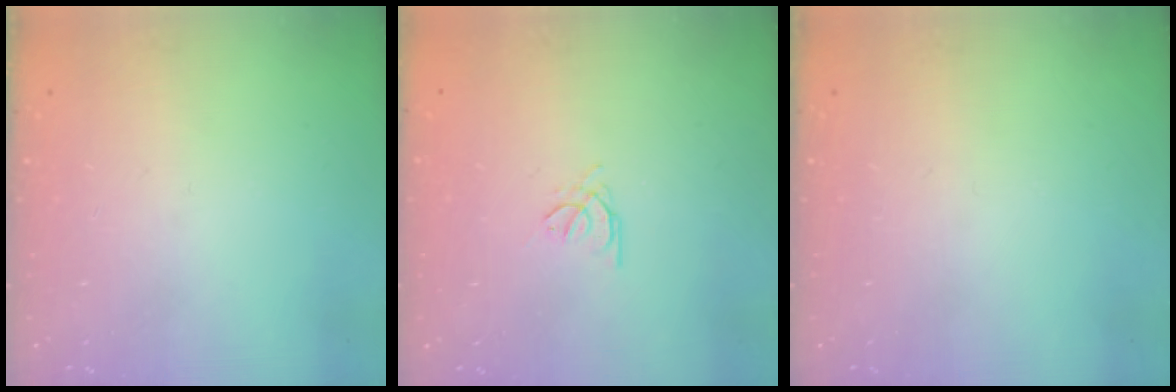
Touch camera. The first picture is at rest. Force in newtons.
{"total": 1.4, "press": 1.3, "slide": 0.3}
{"total": 0.0}